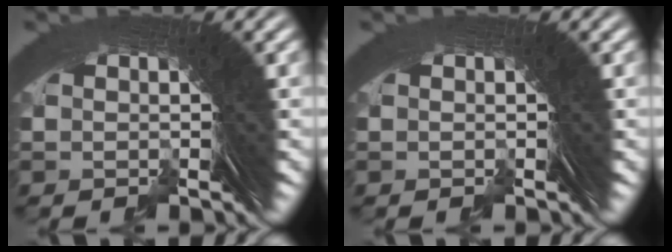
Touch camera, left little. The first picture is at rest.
{"total": 0.0}